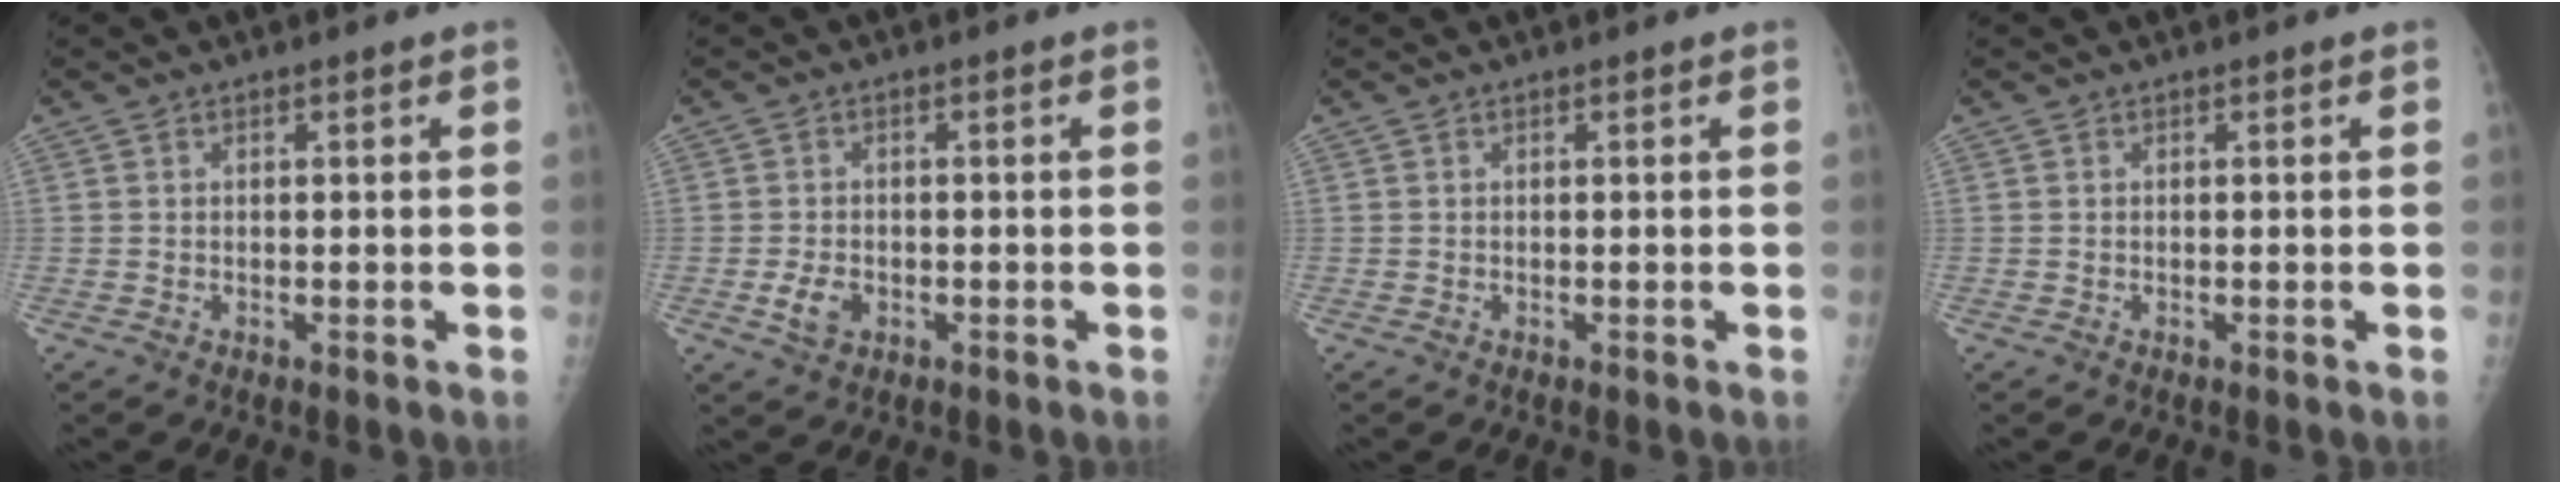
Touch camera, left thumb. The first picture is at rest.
{"total": 3.6, "force": [-1.2, 2.5, 2.2], "torque": [-0.038, 0.003, -0.018]}
{"total": 0.0}
{"total": 0.0}